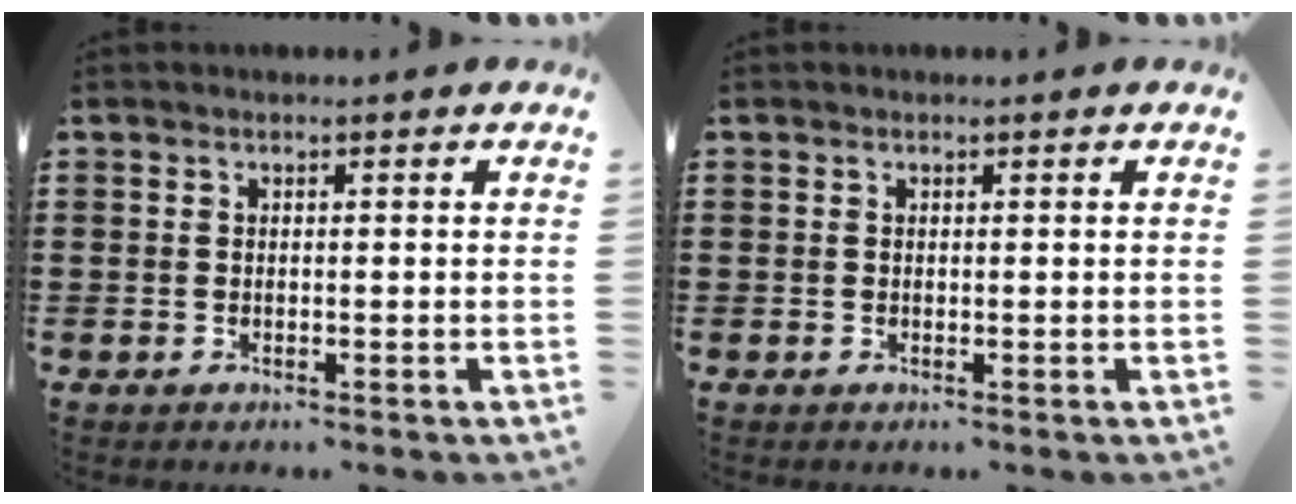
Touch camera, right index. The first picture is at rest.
{"total": 0.0}